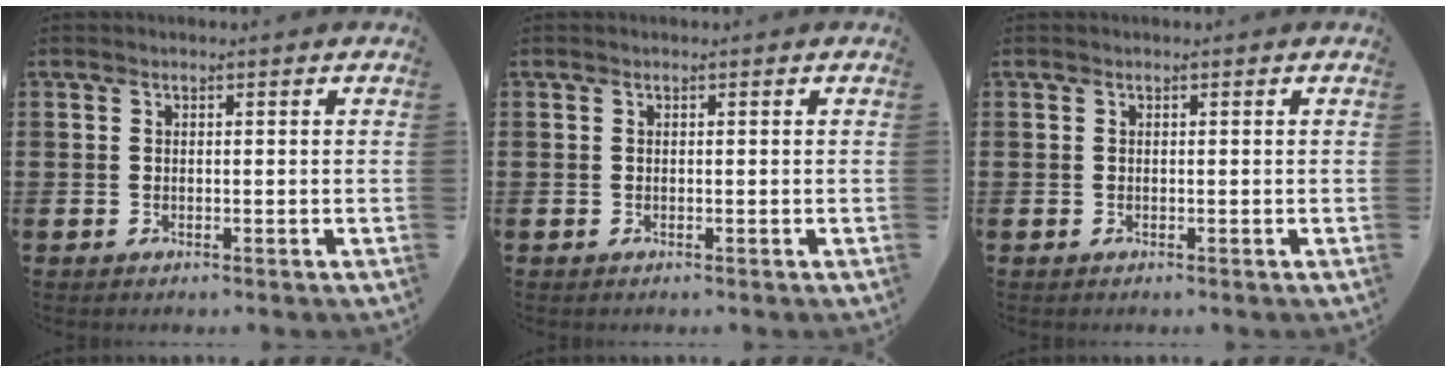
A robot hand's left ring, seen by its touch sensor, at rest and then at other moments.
{"total": 0.0}
{"total": 0.0}